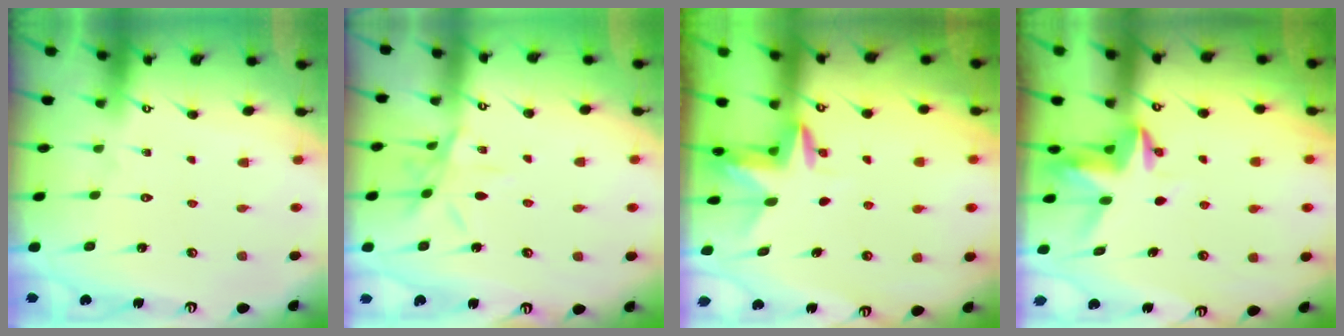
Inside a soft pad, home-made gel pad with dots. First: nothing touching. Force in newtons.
{"total": 9.0, "press": 9.0, "slide": 0.6}
{"total": 3.3, "press": 3.3, "slide": 0.3}
{"total": 3.9, "press": 3.9, "slide": 0.3}